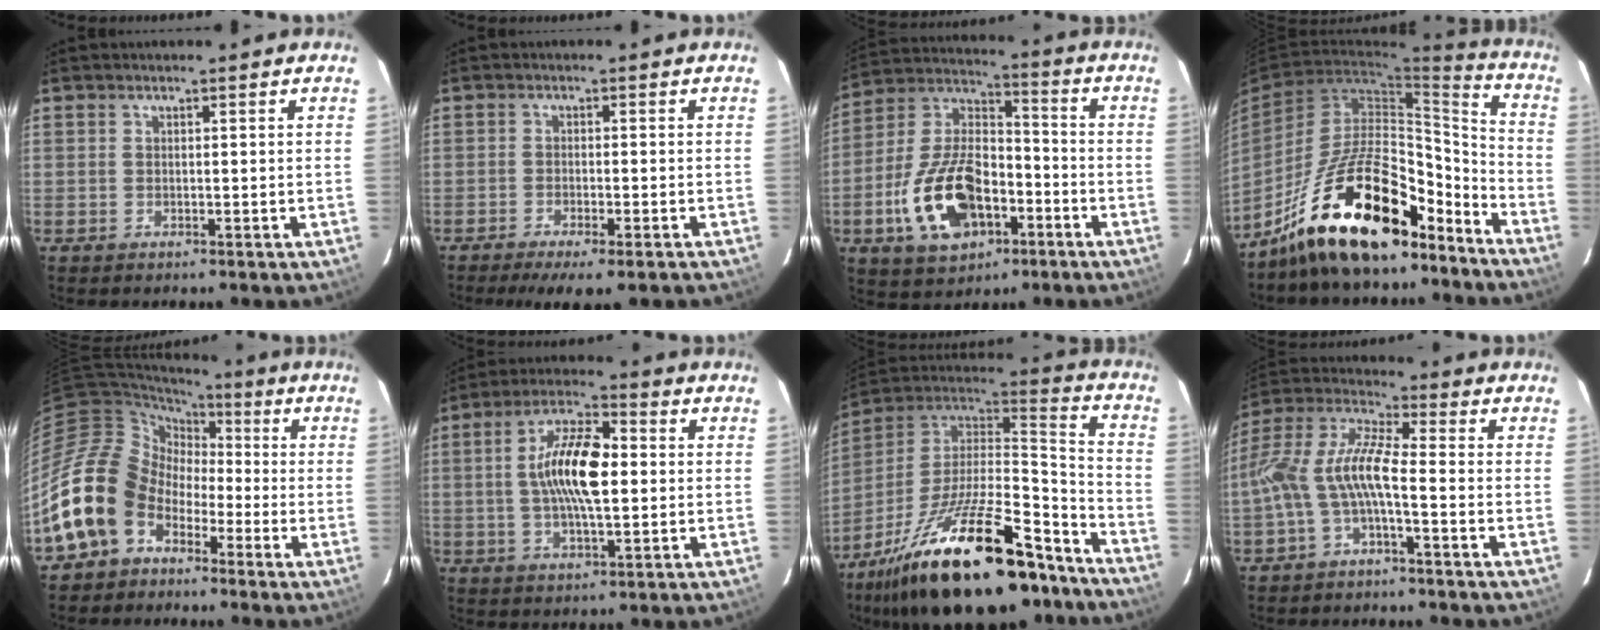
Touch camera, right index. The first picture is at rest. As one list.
[{"total": 8.0, "force": [-6.1, 1.3, 5.1], "torque": [-0.110, -0.031, -0.094]}, {"total": 18.5, "force": [-7.0, 10.5, 13.5], "torque": [-0.285, 0.012, -0.112]}, {"total": 21.2, "force": [-15.8, 7.5, 12.1], "torque": [-0.206, 0.021, -0.253]}, {"total": 16.5, "force": [-8.2, 12.7, 6.6], "torque": [-0.155, 0.025, -0.160]}, {"total": 12.6, "force": [0.6, 4.4, 11.8], "torque": [-0.221, 0.013, 0.006]}, {"total": 31.8, "force": [-21.2, 10.9, 21.0], "torque": [-0.363, -0.008, -0.327]}, {"total": 10.8, "force": [-3.0, 2.5, 10.1], "torque": [-0.221, 0.013, -0.061]}]